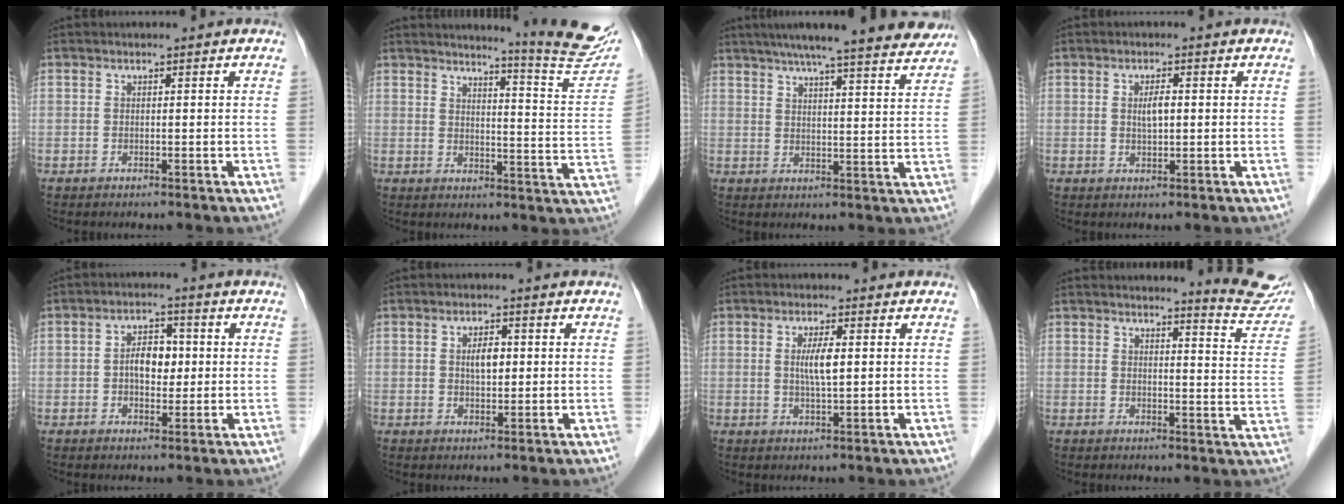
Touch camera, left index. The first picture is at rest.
{"total": 14.1, "force": [13.2, -1.2, 4.9], "torque": [-0.060, -0.086, 0.141]}
{"total": 20.0, "force": [17.5, 1.4, 9.6], "torque": [-0.140, 0.004, 0.220]}
{"total": 2.4, "force": [0.3, 0.7, 2.2], "torque": [-0.040, 0.001, 0.006]}
{"total": 4.9, "force": [0.1, 3.0, 3.9], "torque": [-0.070, 0.014, 0.001]}
{"total": 3.0, "force": [0.4, 1.4, 2.7], "torque": [-0.046, 0.005, 0.007]}
{"total": 3.7, "force": [0.5, 0.4, 3.6], "torque": [-0.067, -0.001, 0.008]}
{"total": 8.6, "force": [8.4, -0.1, 1.9], "torque": [-0.013, -0.056, 0.078]}